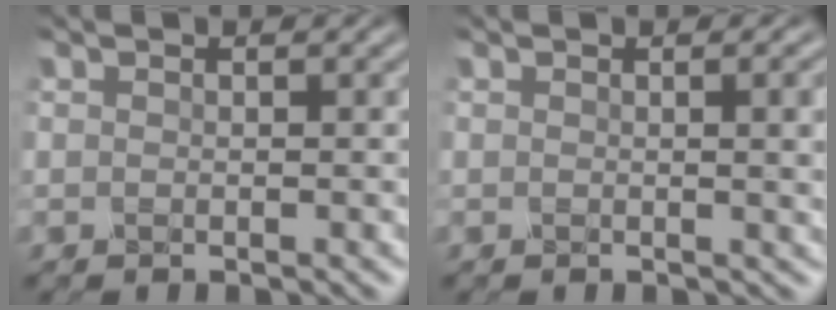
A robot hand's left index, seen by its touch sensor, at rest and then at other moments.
{"total": 2.7, "force": [0.4, 0.7, 2.5], "torque": [-0.040, -0.001, 0.010]}